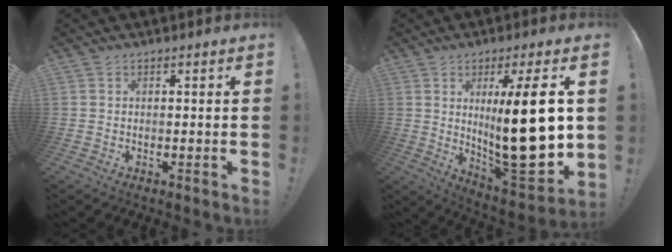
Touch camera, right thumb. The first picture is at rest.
{"total": 22.4, "force": [2.8, 5.3, 21.6], "torque": [-0.353, -0.033, 0.040]}